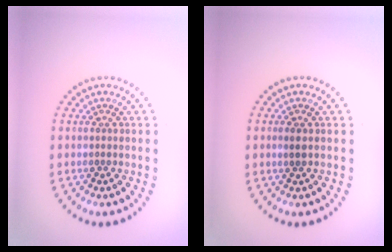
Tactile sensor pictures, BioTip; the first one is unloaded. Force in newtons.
{"total": 0.7, "press": 0.7, "slide": 0.2}